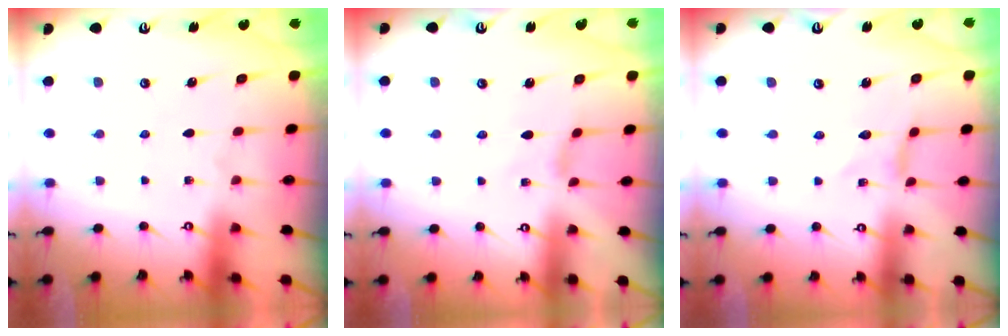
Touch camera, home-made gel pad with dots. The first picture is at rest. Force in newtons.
{"total": 0.0}
{"total": 0.0}